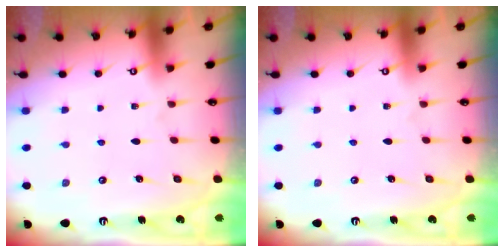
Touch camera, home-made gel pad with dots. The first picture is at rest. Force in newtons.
{"total": 0.0}